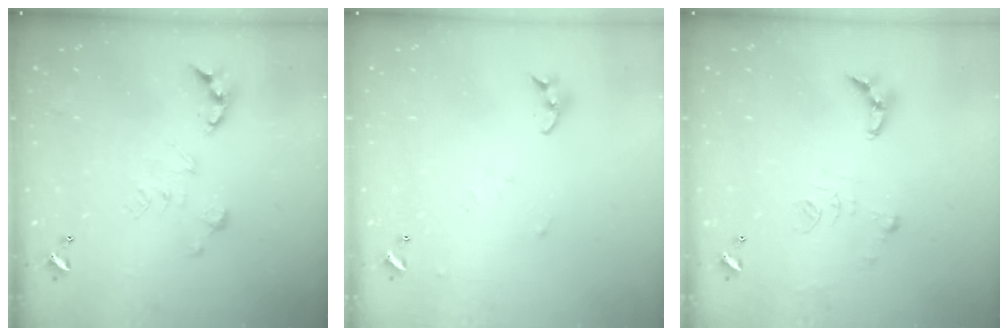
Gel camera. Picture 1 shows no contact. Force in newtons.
{"total": 4.1, "press": 4.1, "slide": 0.4}
{"total": 9.3, "press": 9.3, "slide": 0.8}